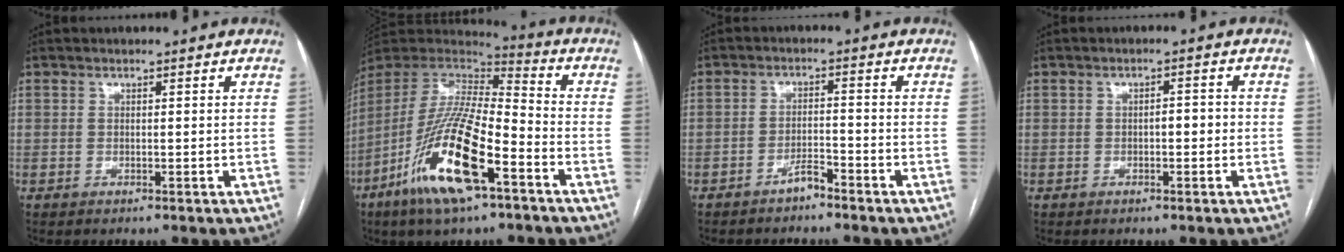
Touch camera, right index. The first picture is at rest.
{"total": 20.4, "force": [-9.9, 4.2, 17.3], "torque": [-0.380, -0.038, -0.184]}
{"total": 3.3, "force": [-2.9, 0.8, 1.3], "torque": [-0.021, 0.002, -0.051]}
{"total": 2.2, "force": [-0.4, 0.8, 2.0], "torque": [-0.026, 0.007, -0.006]}